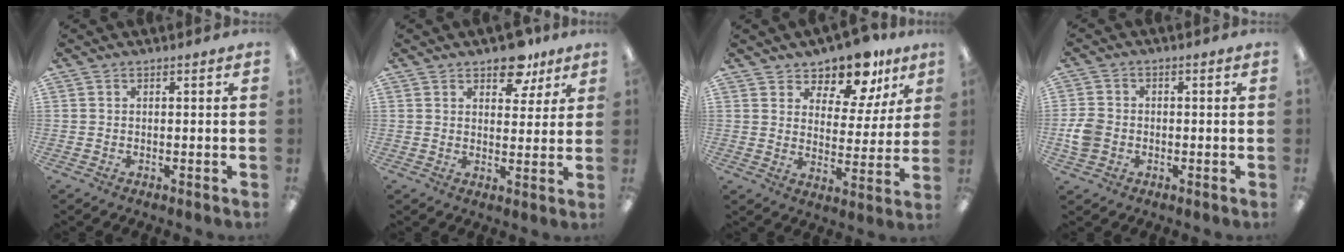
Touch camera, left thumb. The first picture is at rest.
{"total": 8.4, "force": [6.0, 4.4, 3.9], "torque": [-0.037, -0.028, 0.102]}
{"total": 10.7, "force": [9.4, 4.2, 3.1], "torque": [-0.057, -0.072, 0.170]}
{"total": 5.5, "force": [-1.3, 4.5, 2.9], "torque": [-0.067, 0.006, -0.023]}